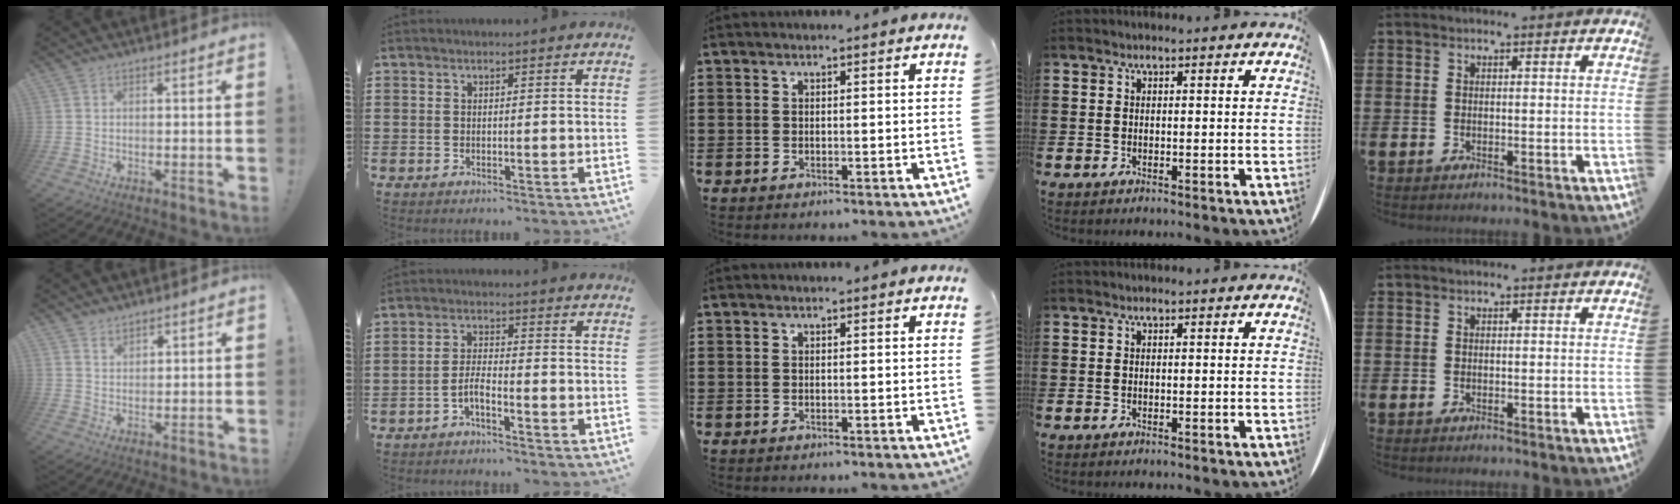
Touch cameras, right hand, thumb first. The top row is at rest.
{"thumb": {"total": 2.1, "force": [2.0, 0.6, 0.1], "torque": [0.004, -0.017, 0.038]}, "index": {"total": 3.1, "force": [-1.9, 0.7, 2.3], "torque": [-0.057, 0.001, -0.040]}}